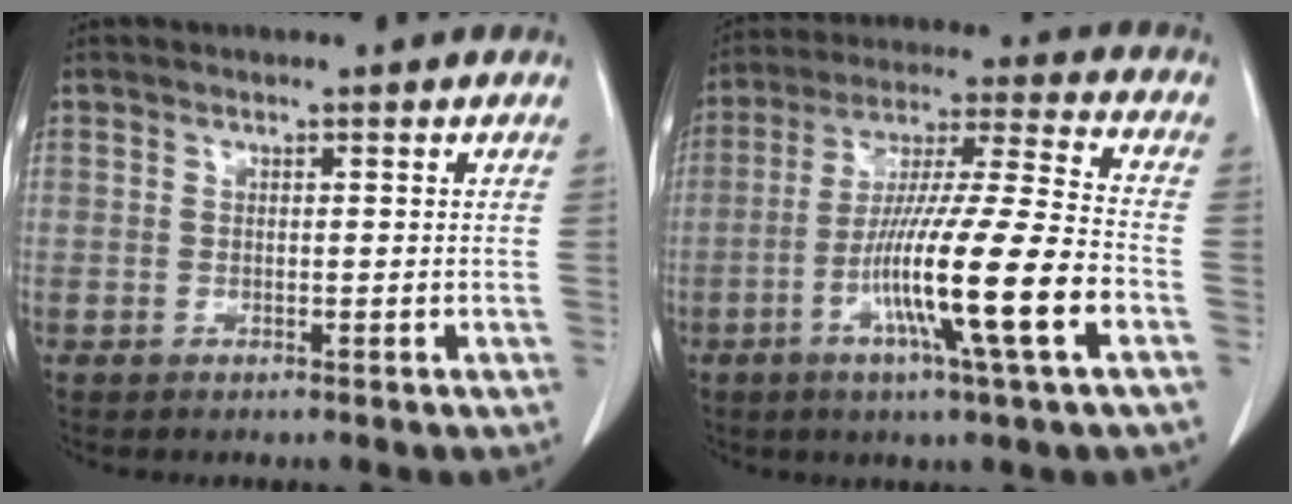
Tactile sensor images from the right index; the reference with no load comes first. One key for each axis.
{"total": 17.3, "fx": -6.0, "fy": -0.5, "fz": 16.2, "tx": -0.300, "ty": -0.015, "tz": -0.108}